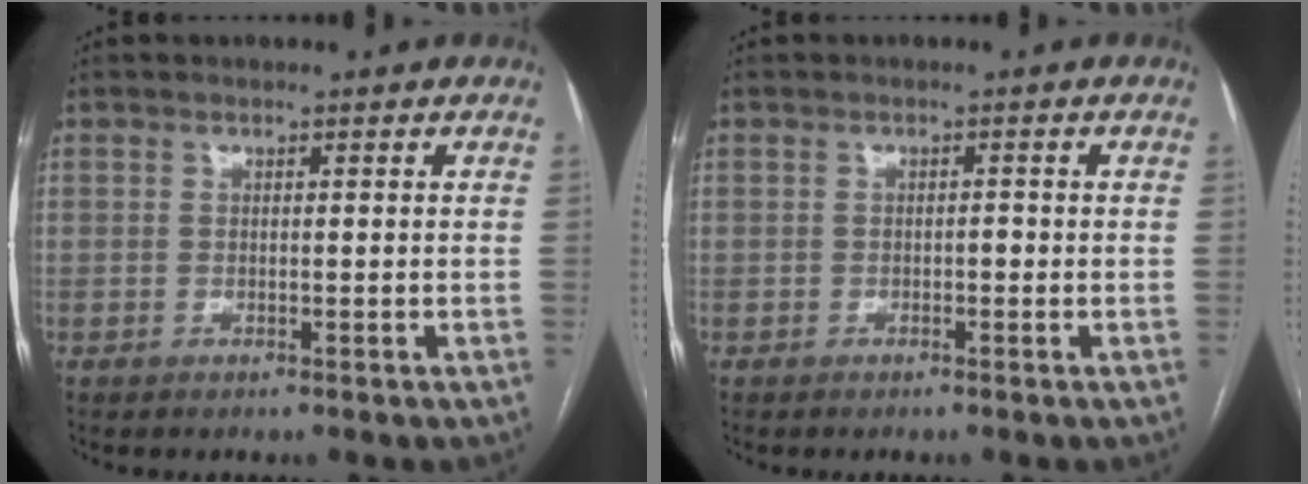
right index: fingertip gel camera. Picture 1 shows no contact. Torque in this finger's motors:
{"motor_torque": [0.10, 0.01, 0.06, 0.02]}